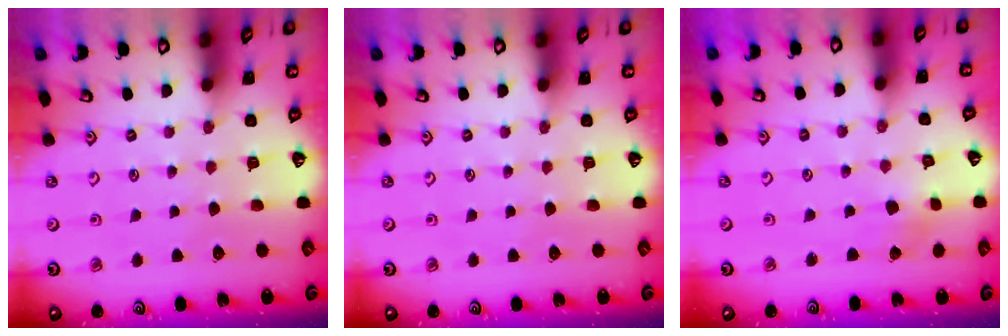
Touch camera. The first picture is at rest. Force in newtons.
{"total": 0.0}
{"total": 1.4, "press": 1.4, "slide": 0.2}